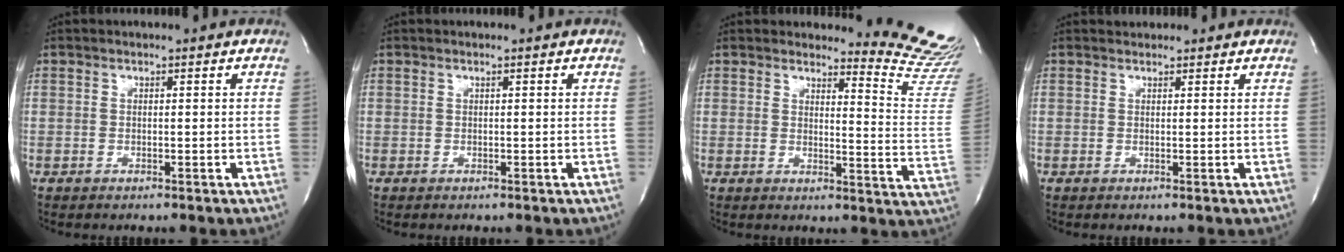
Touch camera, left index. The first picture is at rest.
{"total": 0.0}
{"total": 12.4, "force": [12.4, -0.9, 0.8], "torque": [0.004, -0.156, 0.116]}
{"total": 1.7, "force": [1.5, 0.8, 0.1], "torque": [-0.002, 0.016, 0.020]}